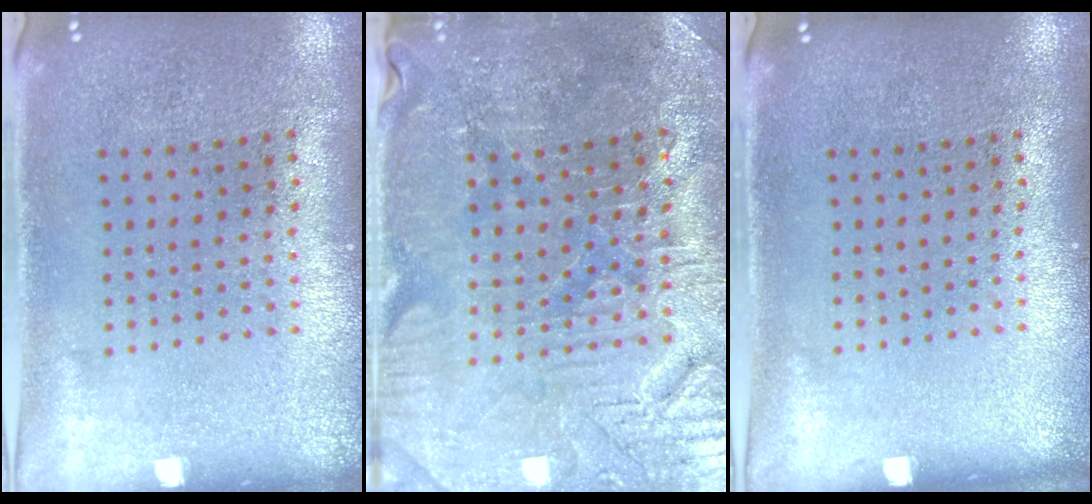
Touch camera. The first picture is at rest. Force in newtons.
{"total": 3.5, "press": 3.5, "slide": 0.5}
{"total": 0.0}